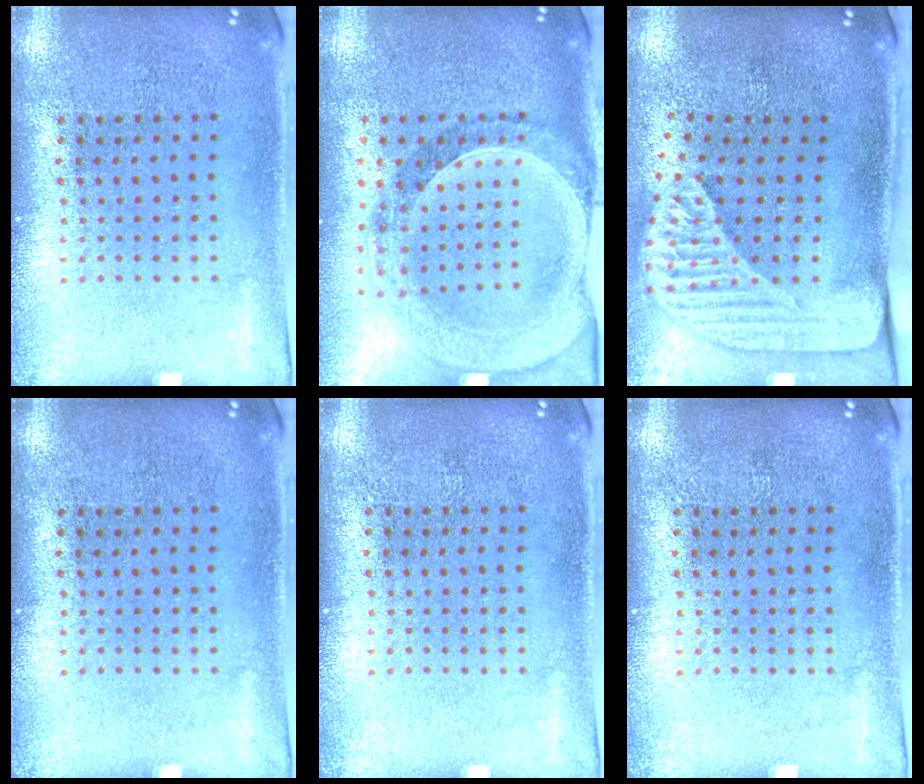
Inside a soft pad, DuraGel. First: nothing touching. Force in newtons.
{"total": 1.5, "press": 1.4, "slide": 0.4}
{"total": 2.4, "press": 1.7, "slide": 1.7}
{"total": 0.0}
{"total": 0.0}
{"total": 0.0}